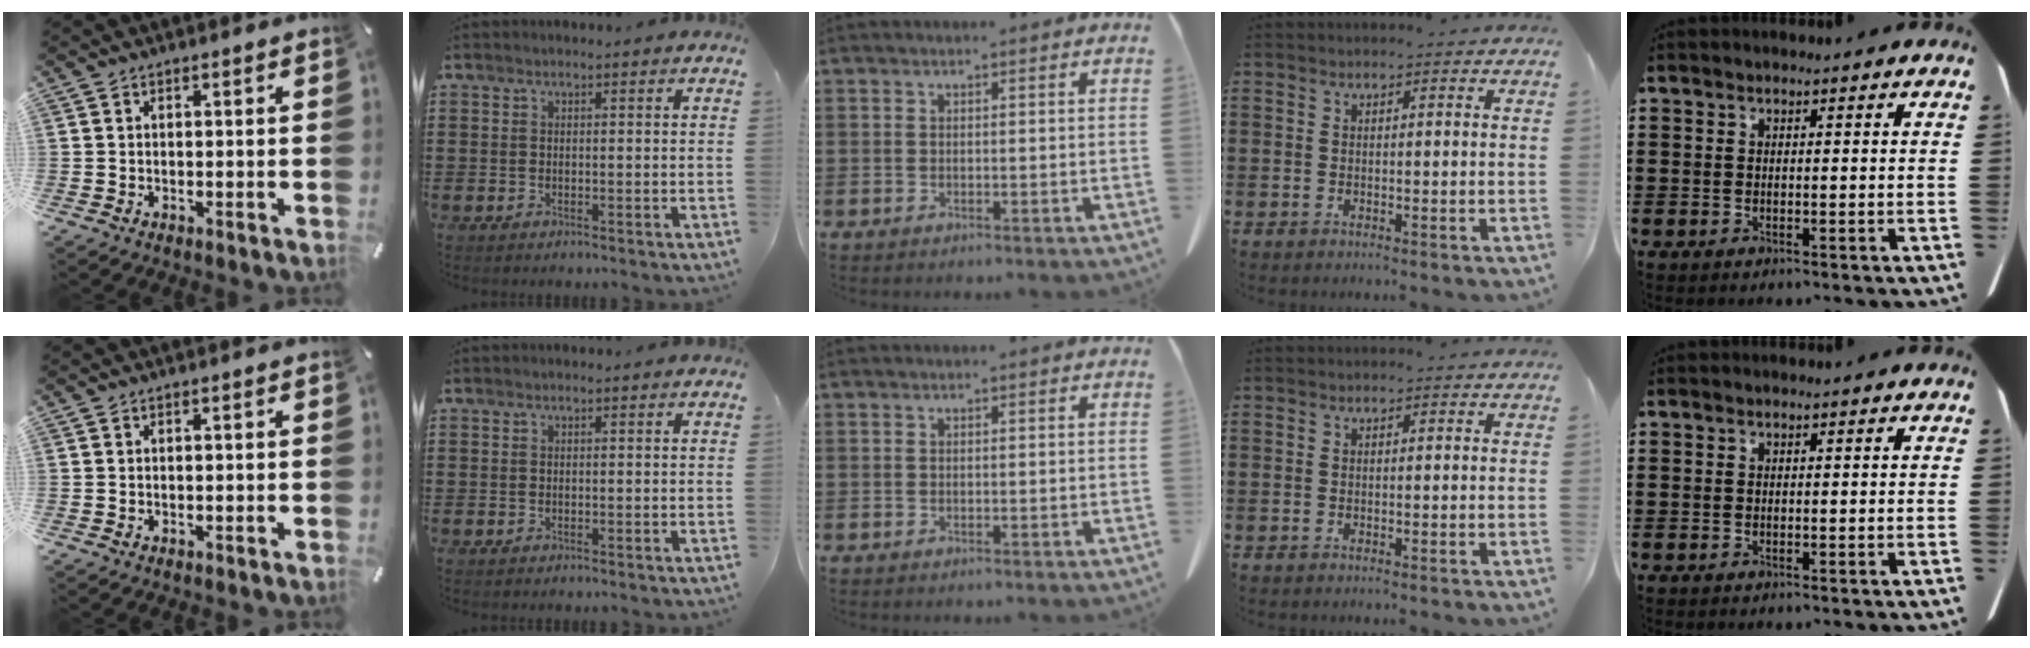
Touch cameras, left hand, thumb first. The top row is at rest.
{}